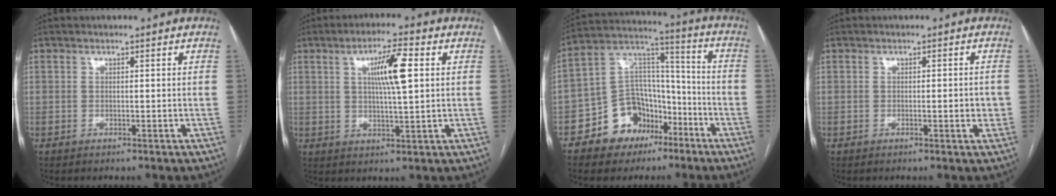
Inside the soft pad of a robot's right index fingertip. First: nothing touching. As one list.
[{"total": 7.7, "force": [2.0, 0.7, 7.4], "torque": [-0.131, 0.006, 0.035]}, {"total": 13.2, "force": [-7.3, 9.7, 5.3], "torque": [-0.094, 0.058, -0.120]}, {"total": 2.1, "force": [-0.3, 0.6, 2.0], "torque": [-0.028, 0.000, -0.004]}]